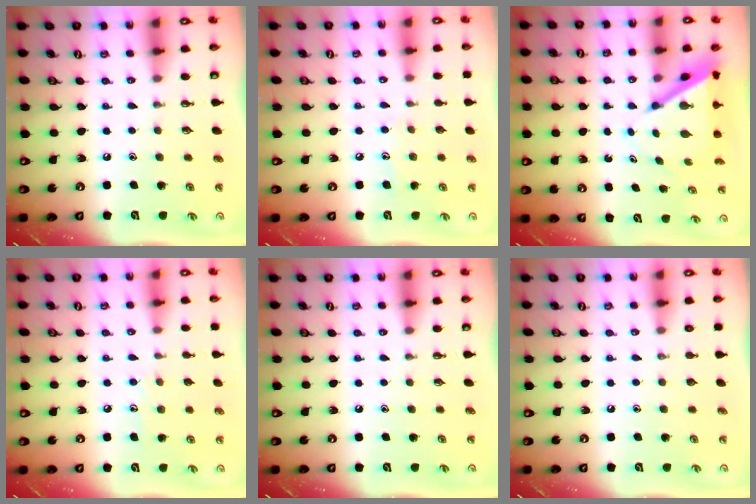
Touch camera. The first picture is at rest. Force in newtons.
{"total": 6.0, "press": 6.0, "slide": 0.5}
{"total": 6.4, "press": 6.4, "slide": 0.6}
{"total": 5.4, "press": 5.4, "slide": 0.5}
{"total": 0.0}
{"total": 0.0}